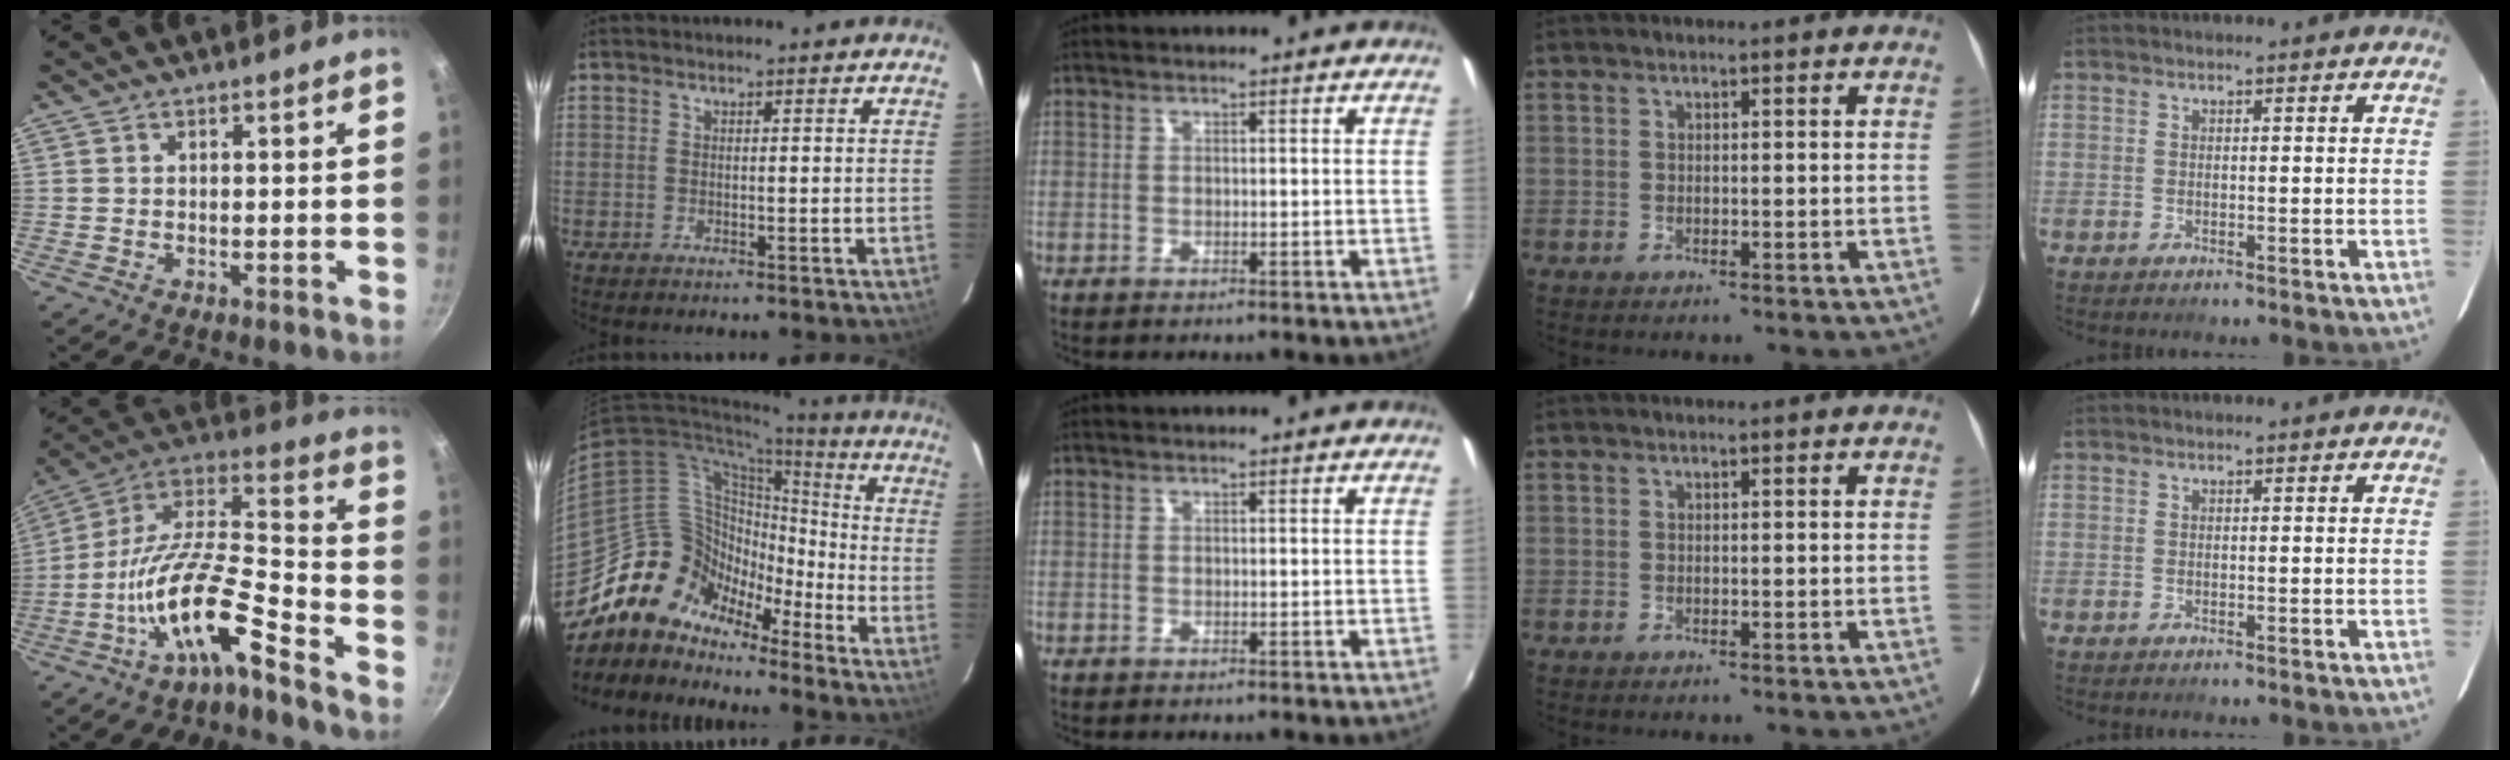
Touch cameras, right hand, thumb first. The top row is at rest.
{"thumb": {"total": 16.5, "force": [-9.3, 4.2, 12.9], "torque": [-0.227, 0.076, -0.188]}, "index": {"total": 14.1, "force": [-11.1, 8.4, 2.7], "torque": [-0.044, 0.045, -0.199]}}